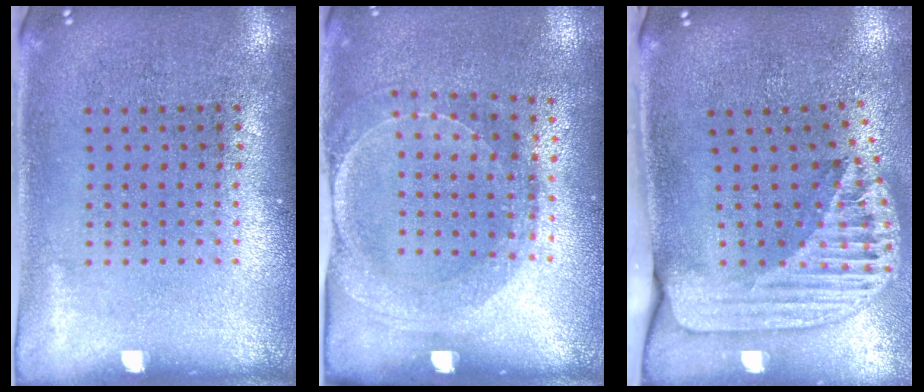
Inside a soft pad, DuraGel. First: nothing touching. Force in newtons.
{"total": 1.5, "press": 1.4, "slide": 0.4}
{"total": 2.6, "press": 1.8, "slide": 1.8}